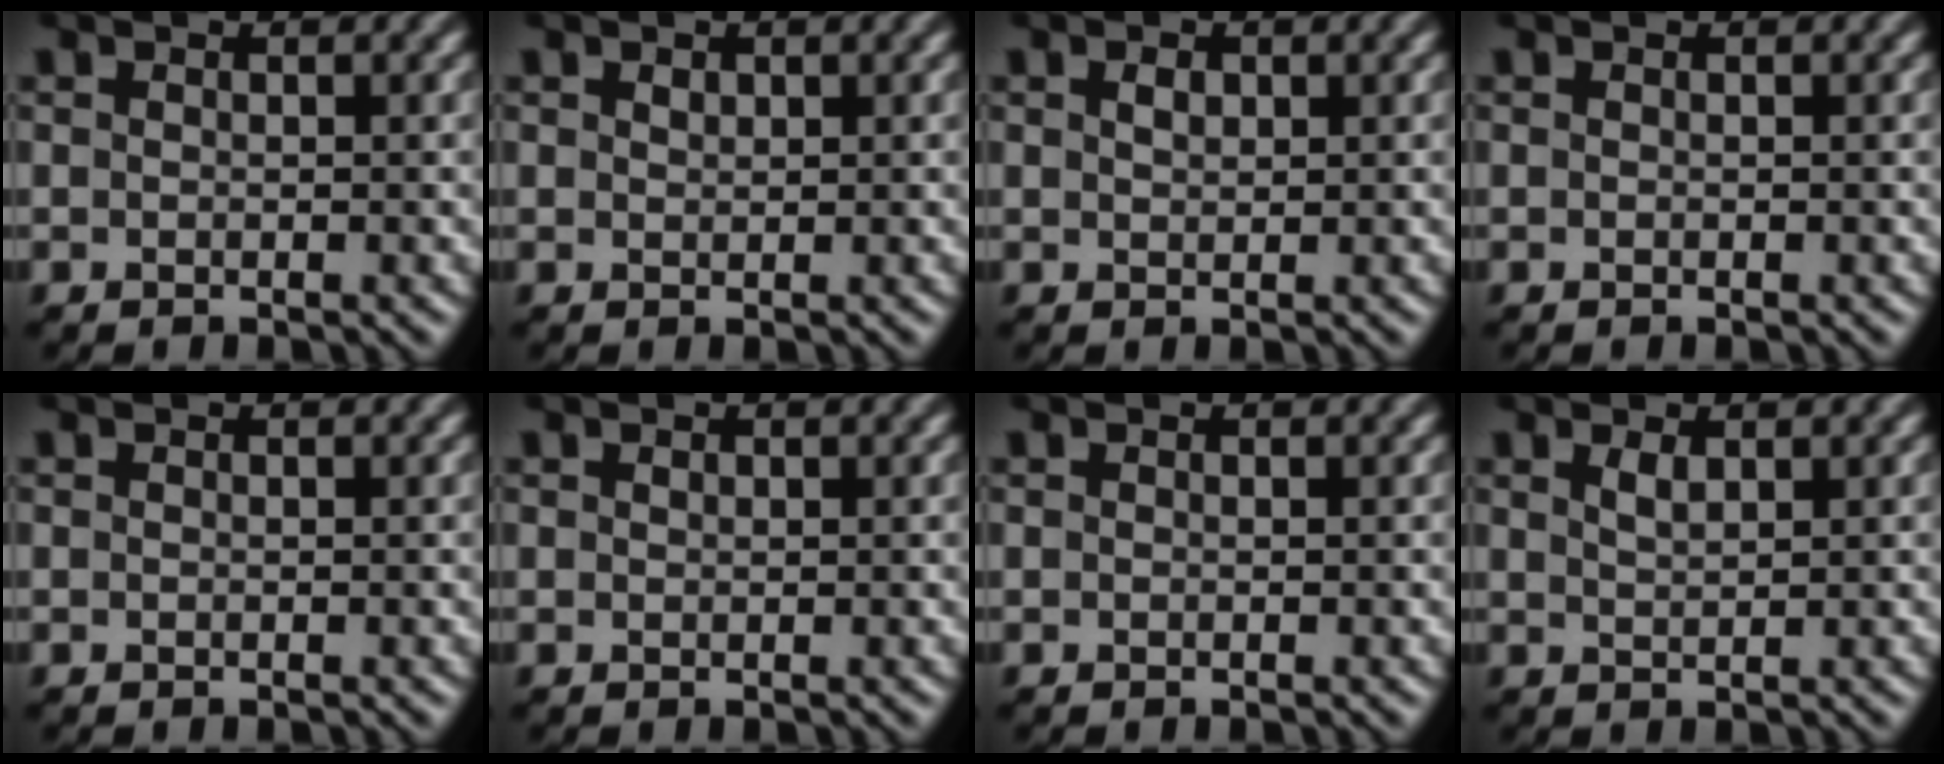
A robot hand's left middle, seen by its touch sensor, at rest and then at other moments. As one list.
[{"total": 0.6, "force": [0.4, 0.4, 0.3], "torque": [-0.006, -0.002, 0.010]}, {"total": 1.0, "force": [0.5, 0.6, 0.6], "torque": [-0.012, 0.001, 0.009]}, {"total": 0.0}, {"total": 0.0}, {"total": 0.0}, {"total": 0.0}, {"total": 1.1, "force": [0.8, 0.3, 0.7], "torque": [-0.016, 0.000, 0.016]}]